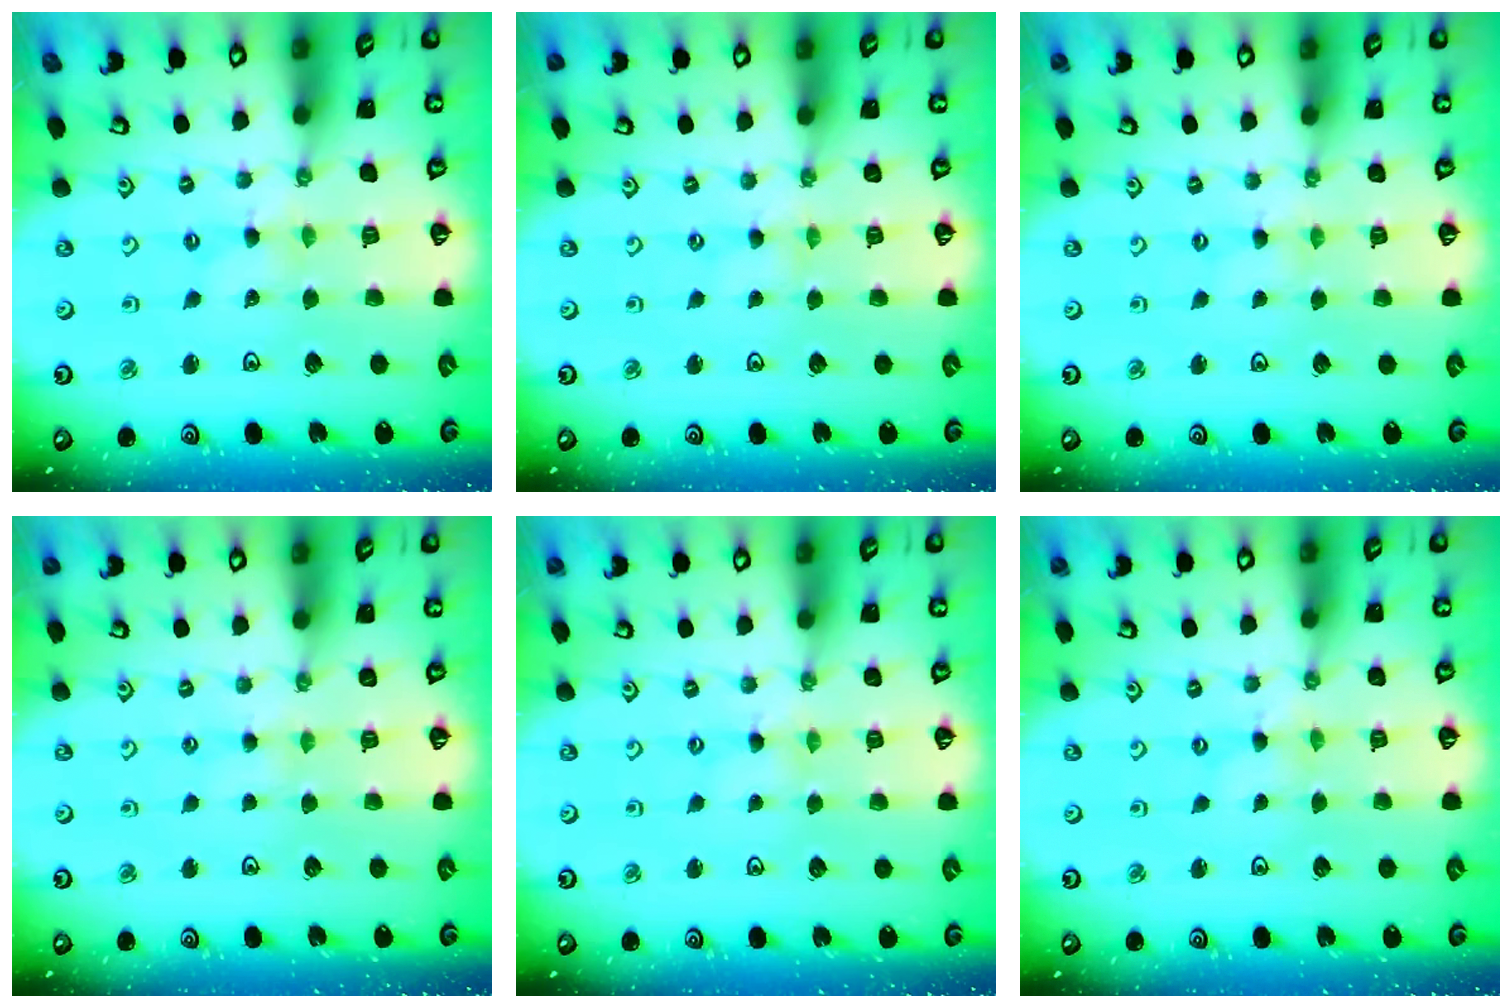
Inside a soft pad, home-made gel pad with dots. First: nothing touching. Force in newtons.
{"total": 0.0}
{"total": 0.6, "press": 0.6, "slide": 0.1}
{"total": 2.1, "press": 2.1, "slide": 0.4}
{"total": 1.7, "press": 1.7, "slide": 0.3}
{"total": 0.0}